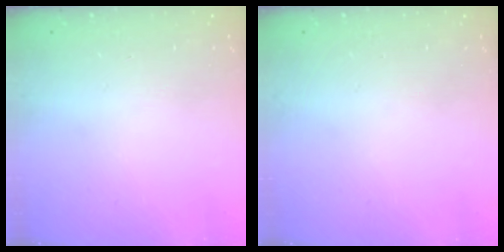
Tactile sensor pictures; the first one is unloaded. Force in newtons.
{"total": 0.0}